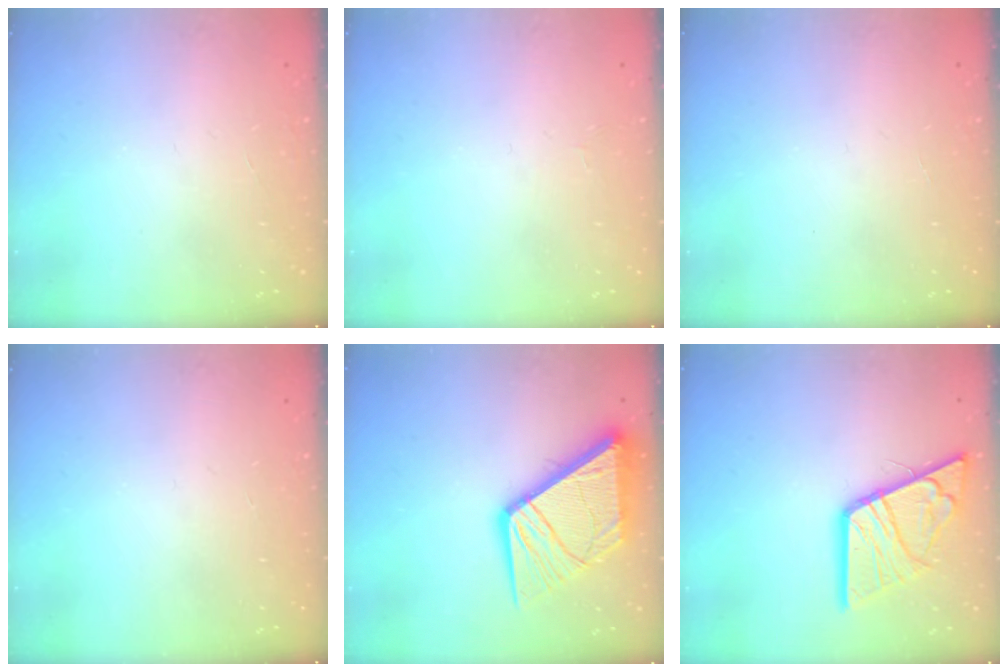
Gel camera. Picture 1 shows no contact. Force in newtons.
{"total": 1.6, "press": 1.6, "slide": 0.2}
{"total": 0.0}
{"total": 0.0}
{"total": 16.4, "press": 16.3, "slide": 2.0}
{"total": 18.3, "press": 18.2, "slide": 2.0}